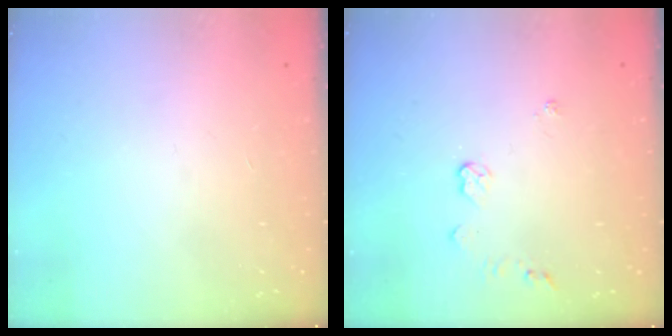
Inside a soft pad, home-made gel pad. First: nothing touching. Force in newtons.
{"total": 3.9, "press": 3.9, "slide": 0.5}